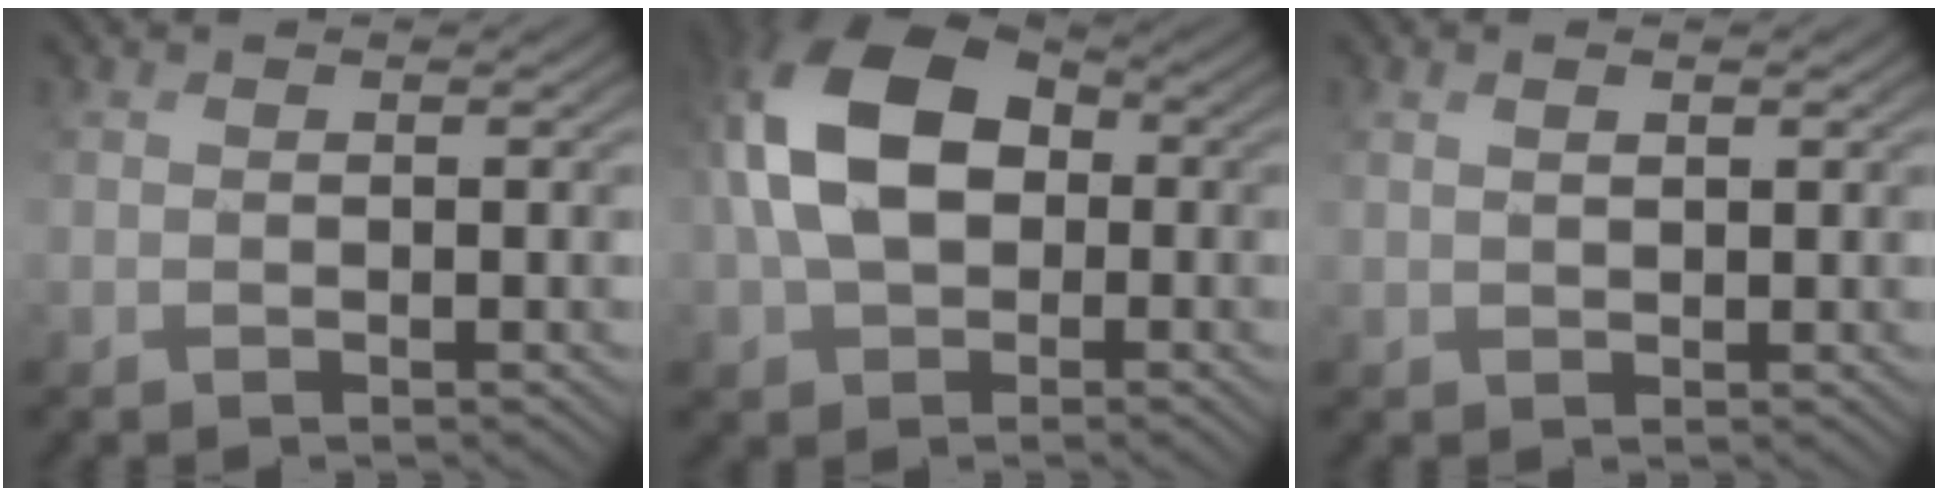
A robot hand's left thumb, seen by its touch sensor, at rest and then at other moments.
{"total": 13.1, "force": [0.4, 8.7, 9.7], "torque": [-0.217, 0.011, -0.005]}
{"total": 1.4, "force": [0.8, 0.5, 1.1], "torque": [-0.024, 0.000, 0.020]}